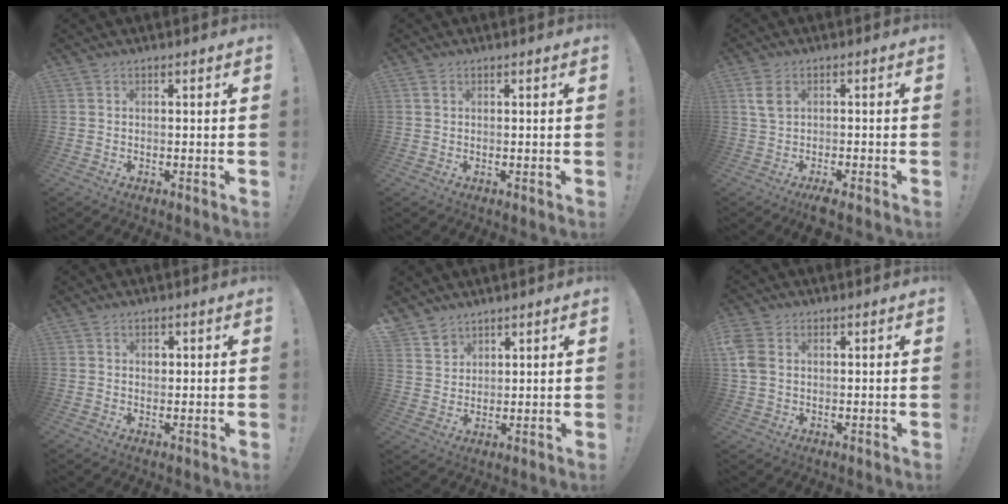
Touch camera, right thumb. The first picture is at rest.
{"total": 0.8, "force": [0.4, 0.6, 0.4], "torque": [-0.005, 0.000, 0.007]}
{"total": 4.6, "force": [-0.9, 2.0, 4.1], "torque": [-0.090, 0.000, -0.016]}
{"total": 1.2, "force": [0.5, 1.0, 0.5], "torque": [0.000, -0.003, 0.005]}
{"total": 5.1, "force": [4.1, 3.0, 0.2], "torque": [-0.015, -0.031, 0.083]}
{"total": 5.9, "force": [1.7, 4.4, 3.6], "torque": [-0.082, 0.001, 0.034]}